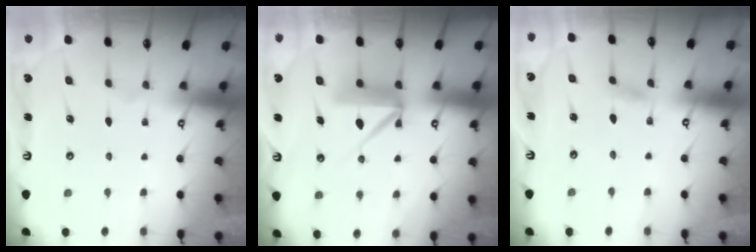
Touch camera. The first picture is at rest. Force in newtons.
{"total": 9.3, "press": 9.2, "slide": 0.9}
{"total": 3.2, "press": 3.2, "slide": 0.5}